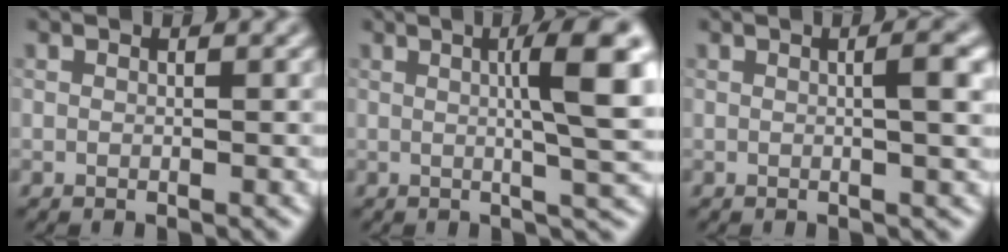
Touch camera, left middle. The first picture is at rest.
{"total": 7.4, "force": [1.3, 1.2, 7.2], "torque": [-0.093, 0.010, 0.019]}
{"total": 3.3, "force": [0.4, 0.9, 3.2], "torque": [-0.037, 0.010, 0.000]}